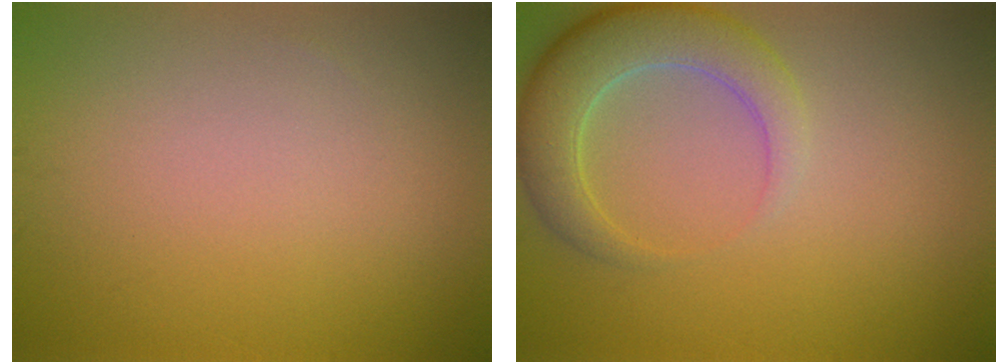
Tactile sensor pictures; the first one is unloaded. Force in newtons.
{"total": 5.3, "press": 5.3, "slide": 0.6}